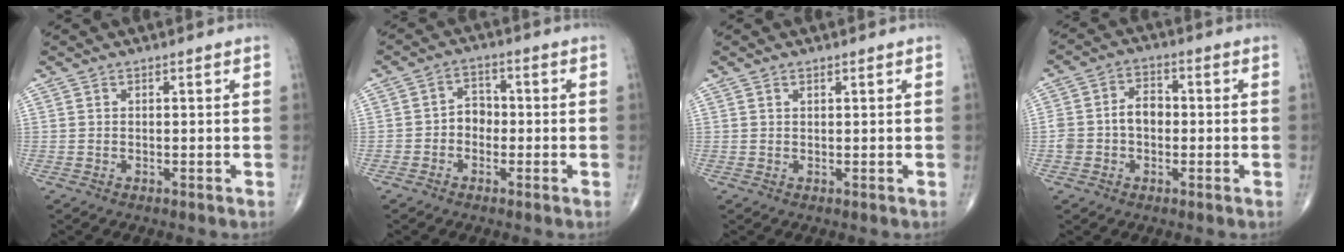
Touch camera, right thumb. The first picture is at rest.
{"total": 4.1, "force": [-1.0, 3.3, 2.1], "torque": [-0.010, 0.021, -0.027]}
{"total": 0.6, "force": [0.4, 0.3, 0.3], "torque": [-0.005, -0.002, 0.007]}
{"total": 6.4, "force": [-0.6, 4.7, 4.4], "torque": [-0.070, 0.028, -0.014]}